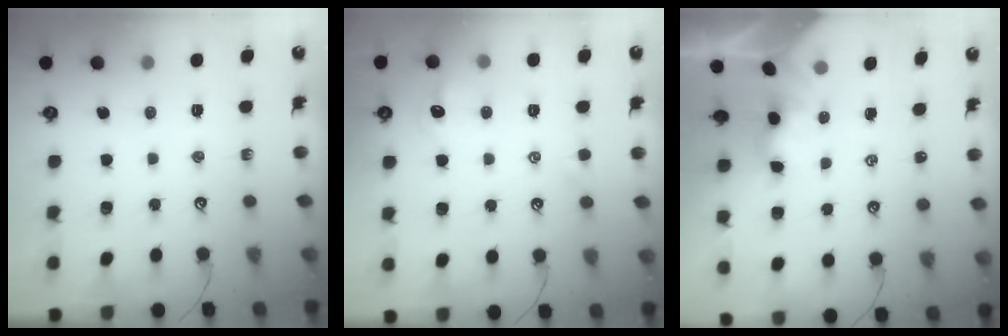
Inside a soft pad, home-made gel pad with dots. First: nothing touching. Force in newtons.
{"total": 0.8, "press": 0.6, "slide": 0.5}
{"total": 1.1, "press": 1.0, "slide": 0.4}